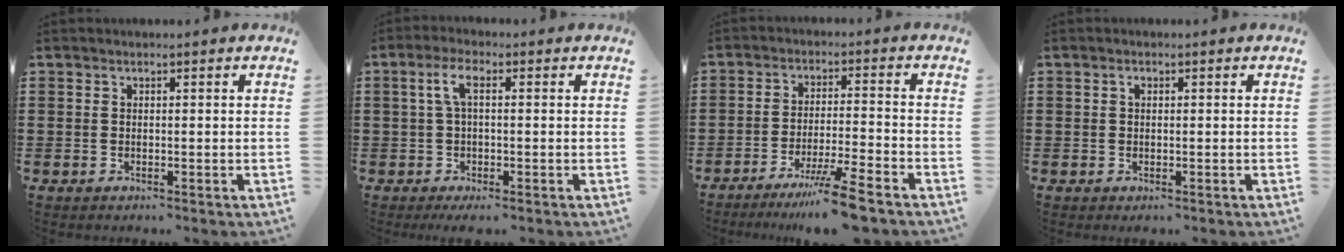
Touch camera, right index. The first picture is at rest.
{"total": 4.5, "force": [-0.1, 1.1, 4.4], "torque": [-0.095, 0.006, -0.011]}
{"total": 8.2, "force": [-6.3, -0.6, 5.2], "torque": [-0.095, -0.012, -0.119]}
{"total": 0.9, "force": [0.2, 0.7, 0.6], "torque": [-0.013, 0.005, 0.003]}